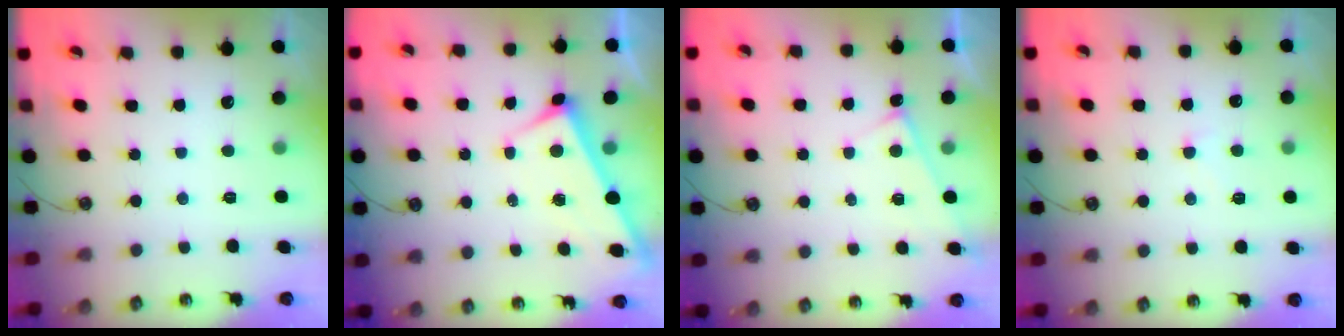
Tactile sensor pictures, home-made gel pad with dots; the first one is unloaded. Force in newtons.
{"total": 3.1, "press": 3.1, "slide": 0.0}
{"total": 5.1, "press": 5.1, "slide": 0.3}
{"total": 2.7, "press": 2.6, "slide": 0.5}